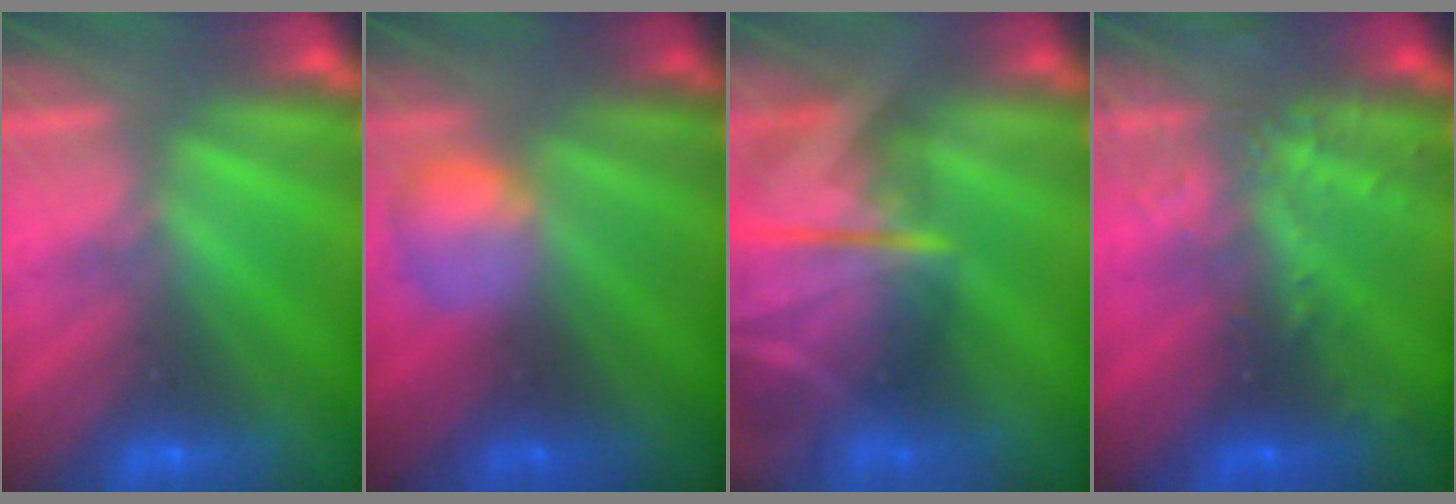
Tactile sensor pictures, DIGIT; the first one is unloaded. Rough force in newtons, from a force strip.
{"total": 2.4}
{"total": 7.1}
{"total": 3.1}